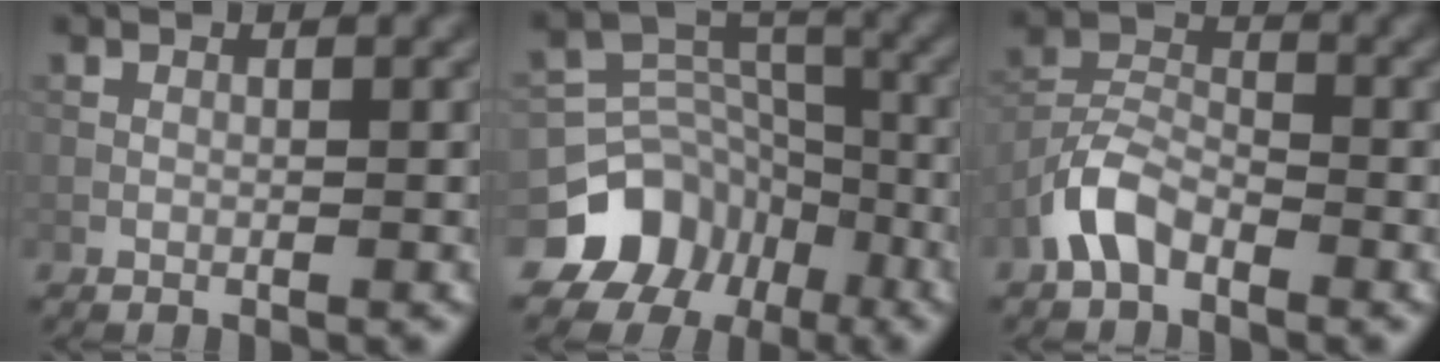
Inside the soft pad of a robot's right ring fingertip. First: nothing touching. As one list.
[{"total": 10.8, "force": [-6.8, 8.1, 2.0], "torque": [-0.036, 0.008, -0.122]}, {"total": 4.1, "force": [-2.8, 2.1, 2.2], "torque": [-0.041, 0.011, -0.065]}]